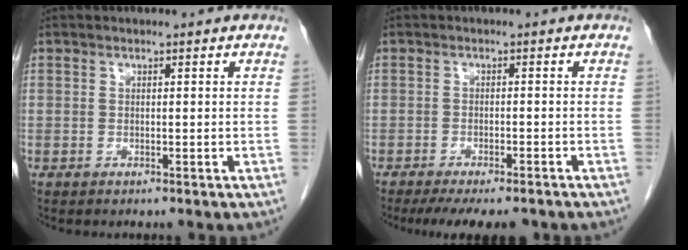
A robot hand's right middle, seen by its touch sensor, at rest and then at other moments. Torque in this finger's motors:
{"motor_torque": [0.58, -0.47, 0.13, 0.05]}